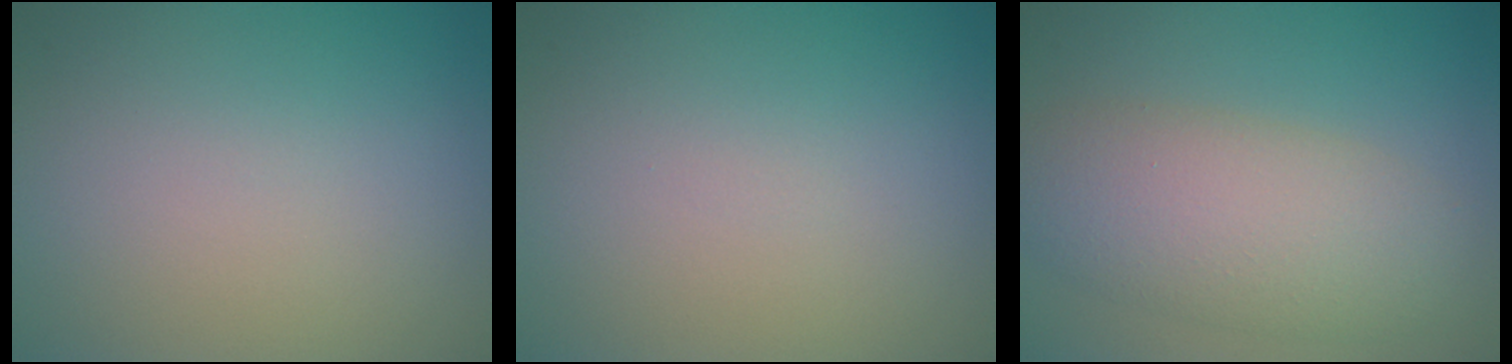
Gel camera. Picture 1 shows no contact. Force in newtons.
{"total": 0.0}
{"total": 6.3, "press": 6.3, "slide": 0.5}